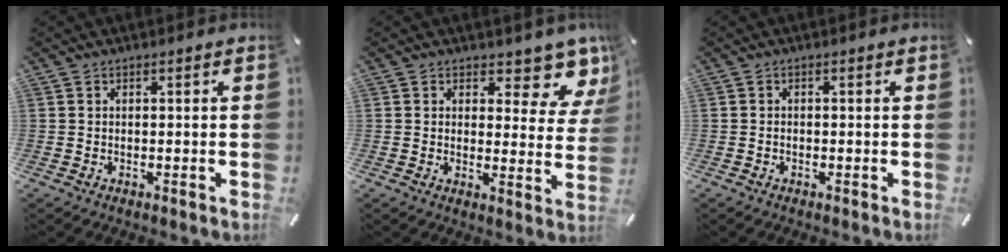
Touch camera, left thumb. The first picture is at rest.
{"total": 8.6, "force": [6.5, 4.0, 3.9], "torque": [-0.028, -0.064, 0.109]}
{"total": 0.6, "force": [-0.3, 0.4, 0.4], "torque": [-0.007, 0.000, -0.007]}